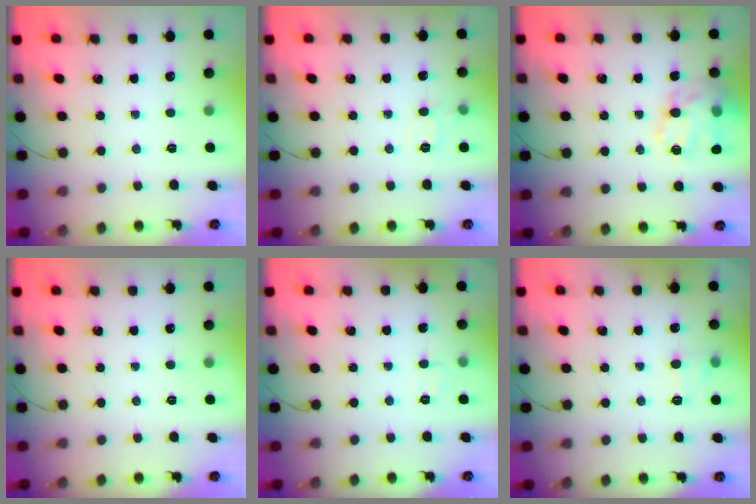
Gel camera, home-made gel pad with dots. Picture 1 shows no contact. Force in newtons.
{"total": 6.7, "press": 6.5, "slide": 1.7}
{"total": 18.7, "press": 18.4, "slide": 3.2}
{"total": 0.0}
{"total": 2.0, "press": 1.7, "slide": 1.1}
{"total": 7.1, "press": 6.9, "slide": 1.6}